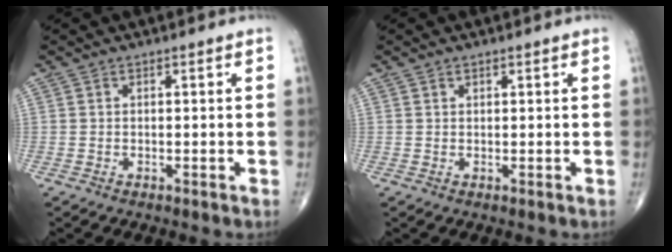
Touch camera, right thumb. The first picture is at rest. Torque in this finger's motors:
{"motor_torque": [-0.53, -0.12, -0.10, 0.20, 0.04]}